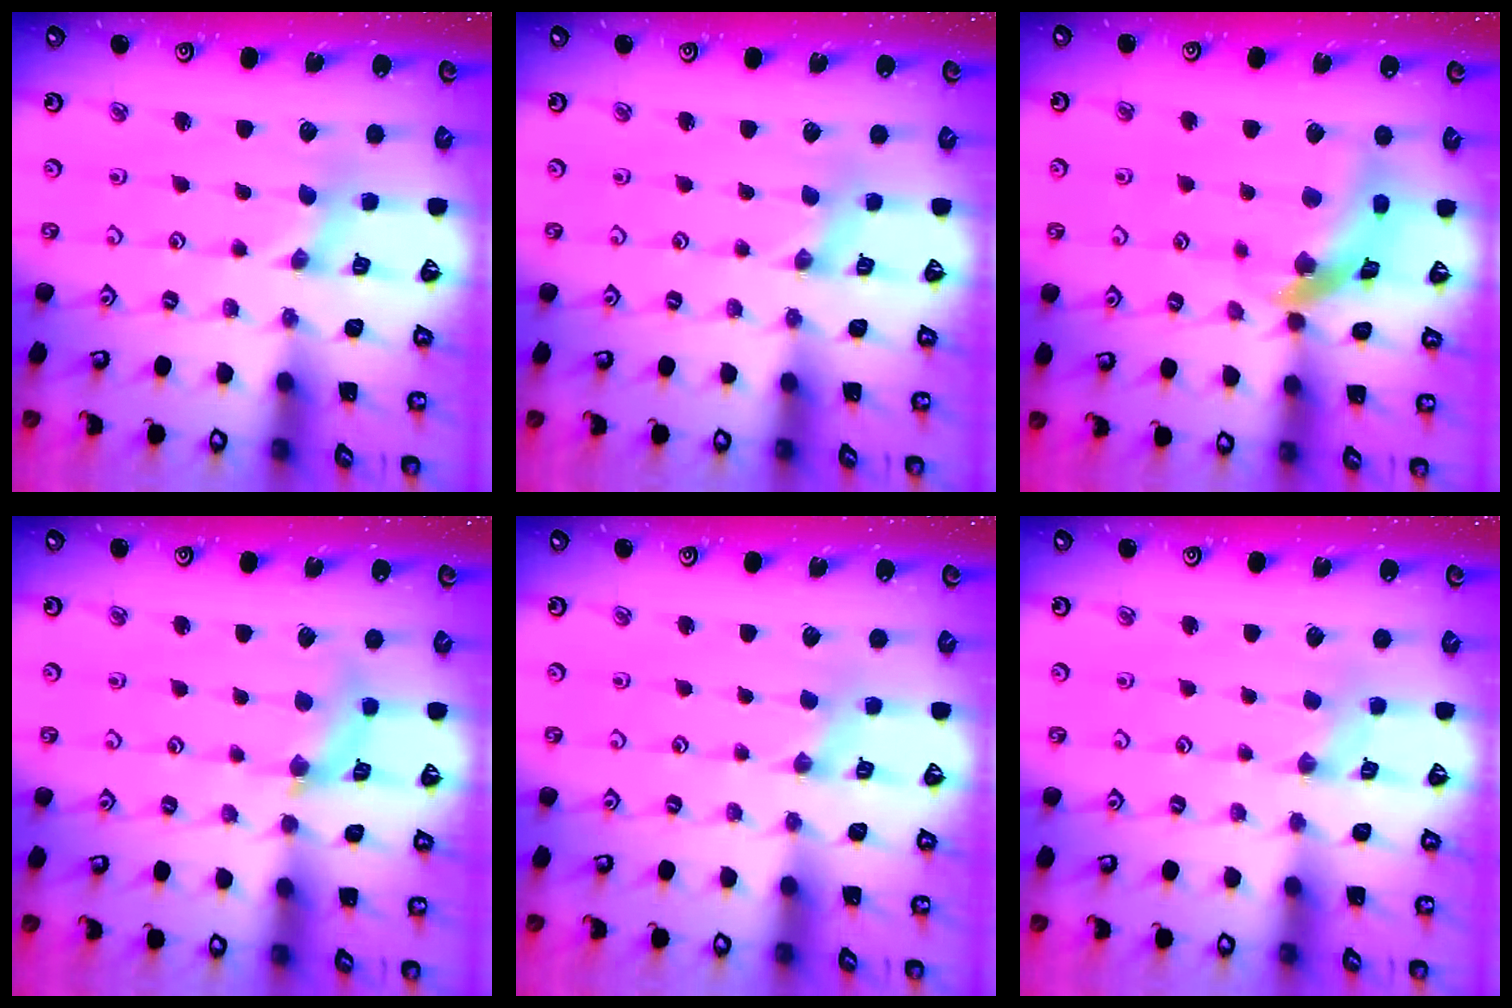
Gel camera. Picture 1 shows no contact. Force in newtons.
{"total": 0.0}
{"total": 12.2, "press": 12.1, "slide": 1.6}
{"total": 7.8, "press": 7.8, "slide": 0.8}
{"total": 0.0}
{"total": 1.9, "press": 1.9, "slide": 0.3}